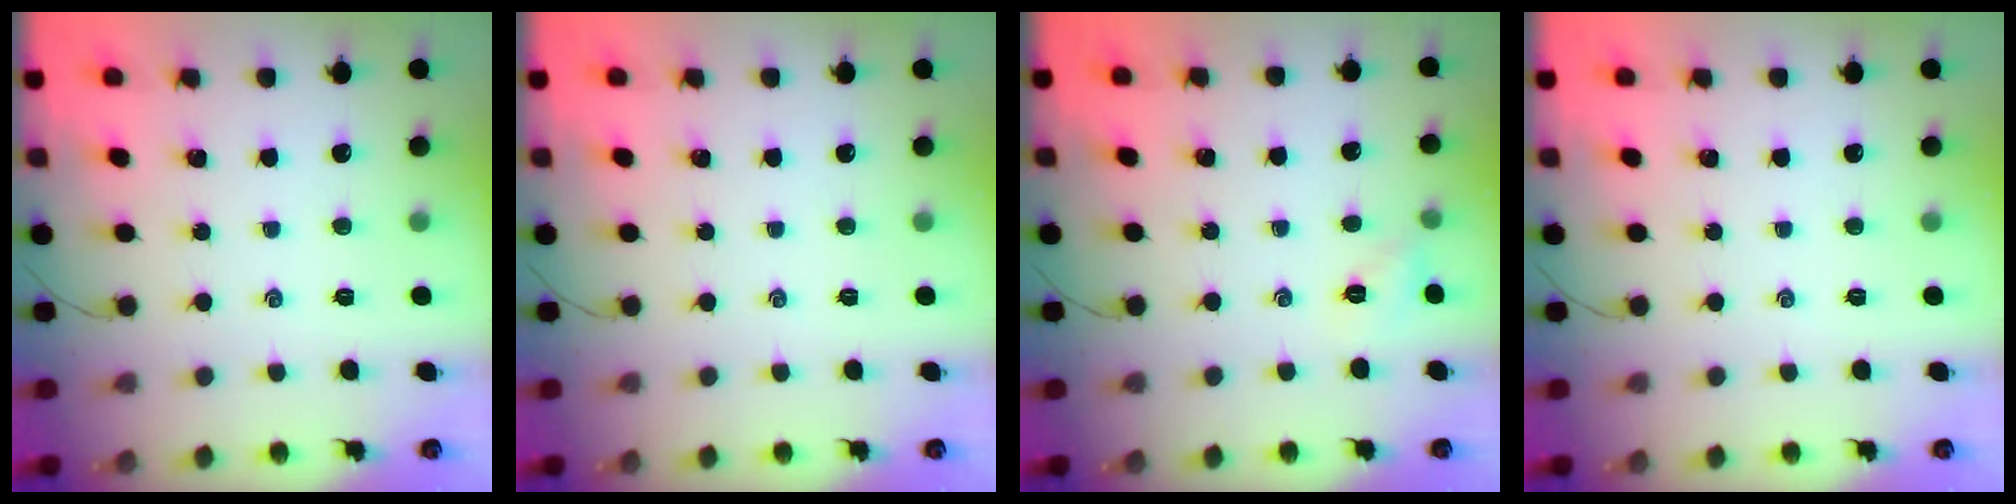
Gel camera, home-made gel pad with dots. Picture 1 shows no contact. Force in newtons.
{"total": 0.0}
{"total": 3.3, "press": 3.3, "slide": 0.2}
{"total": 0.0}